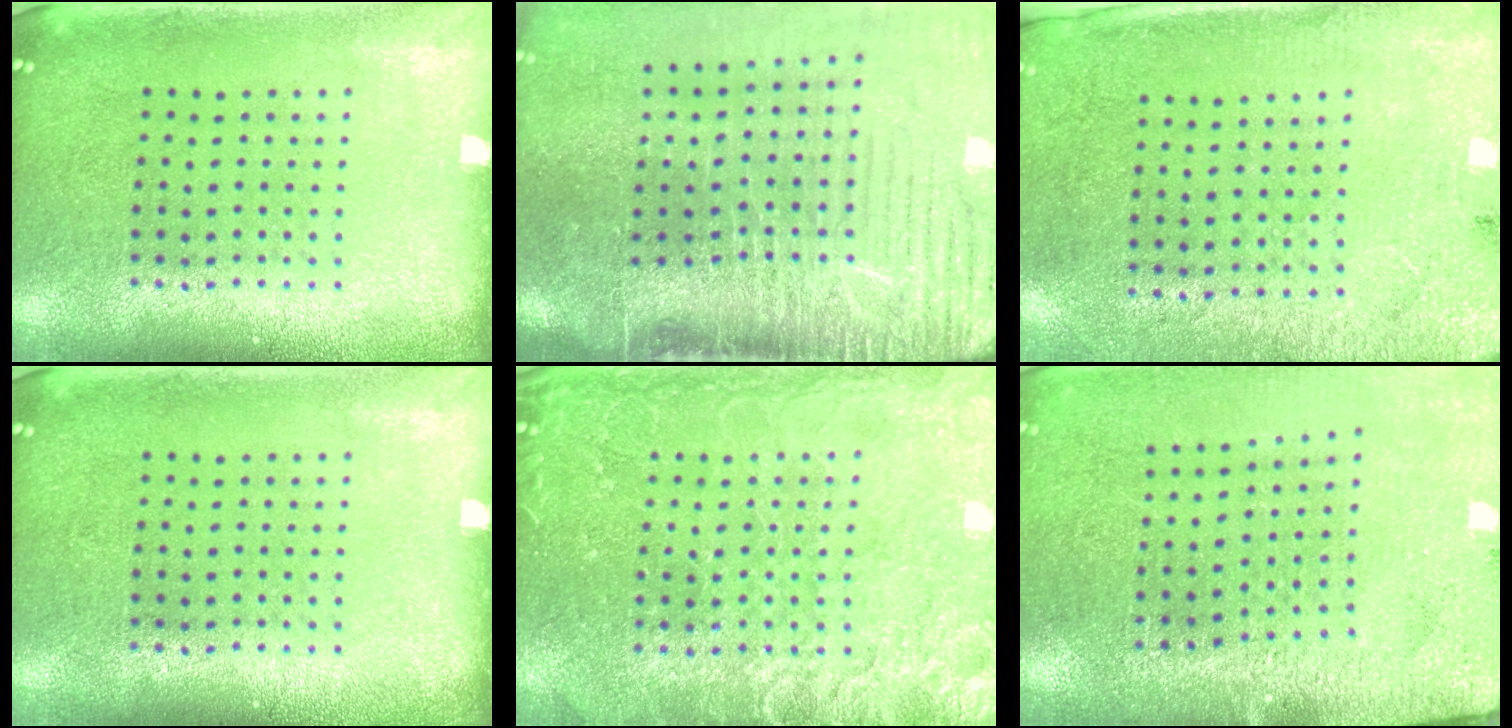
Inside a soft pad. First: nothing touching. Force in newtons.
{"total": 5.0, "press": 4.2, "slide": 2.8}
{"total": 2.7, "press": 2.3, "slide": 1.5}
{"total": 0.0}
{"total": 3.7, "press": 3.7, "slide": 0.5}
{"total": 2.9, "press": 2.9, "slide": 0.2}